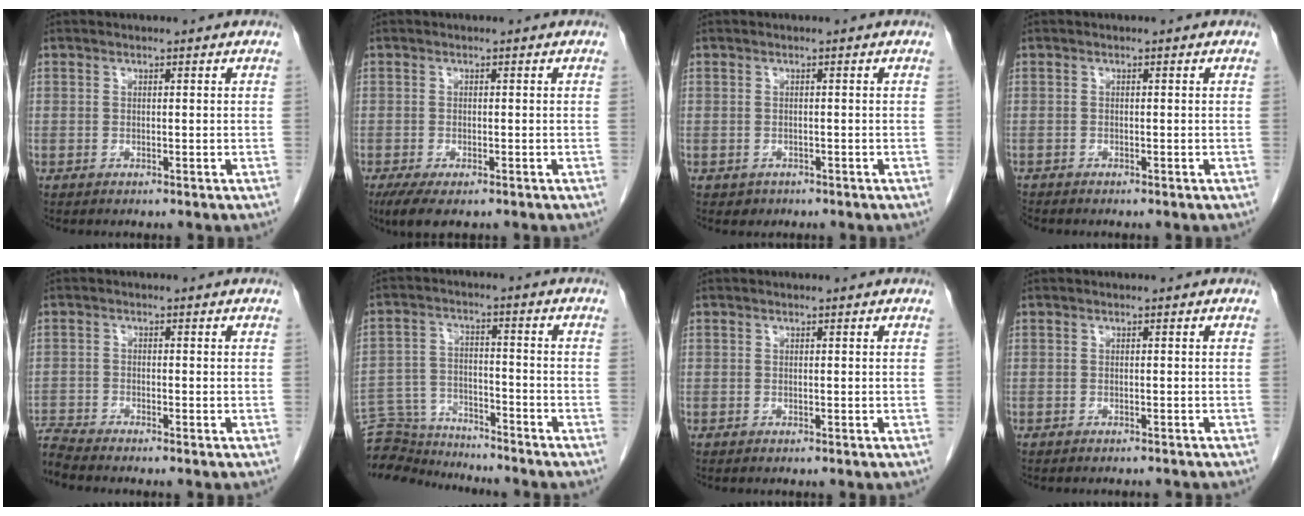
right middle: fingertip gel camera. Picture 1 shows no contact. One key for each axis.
{"total": 4.5, "fx": -3.0, "fy": 1.5, "fz": 3.0, "tx": -0.055, "ty": -0.011, "tz": -0.047}
{"total": 1.2, "fx": -0.7, "fy": 0.9, "fz": 0.0, "tx": -0.005, "ty": 0.003, "tz": -0.006}
{"total": 0.8, "fx": -0.8, "fy": 0.0, "fz": -0.1, "tx": -0.004, "ty": -0.004, "tz": -0.017}
{"total": 3.7, "fx": -3.6, "fy": -1.0, "fz": 0.4, "tx": -0.017, "ty": -0.014, "tz": -0.070}
{"total": 12.6, "fx": -12.3, "fy": 2.1, "fz": 1.5, "tx": -0.028, "ty": 0.023, "tz": -0.205}
{"total": 0.0}
{"total": 2.7, "fx": -2.6, "fy": 0.4, "fz": 0.6, "tx": -0.008, "ty": -0.004, "tz": -0.032}